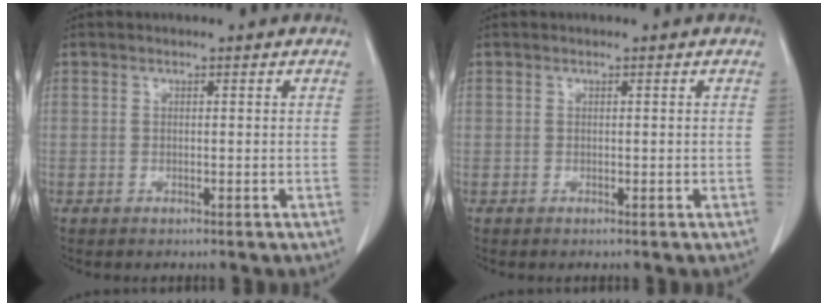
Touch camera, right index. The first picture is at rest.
{"total": 0.0}